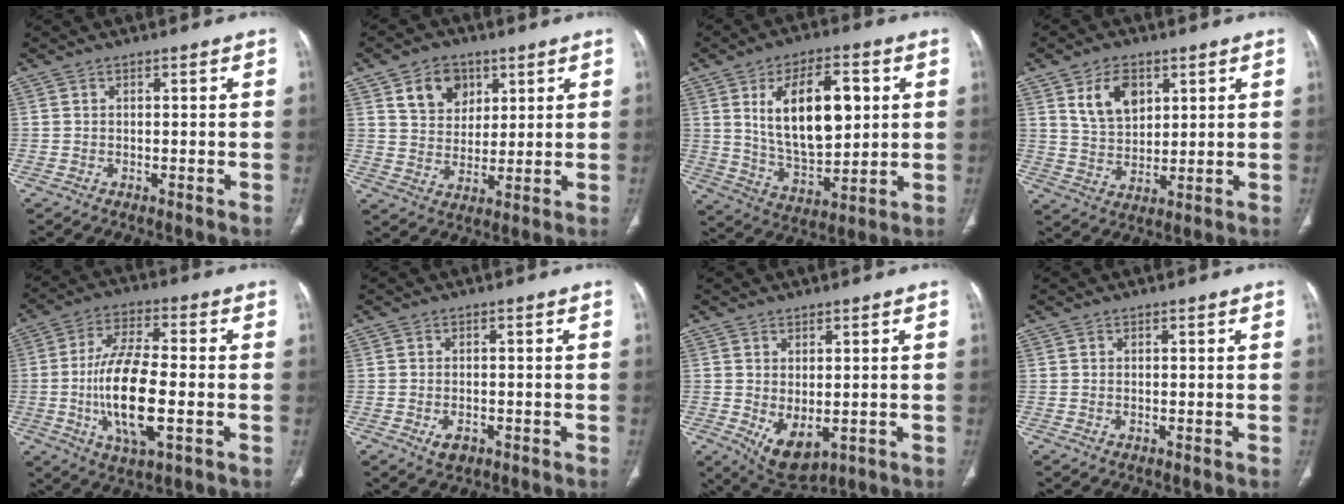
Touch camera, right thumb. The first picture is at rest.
{"total": 8.3, "force": [4.5, 5.7, 4.1], "torque": [-0.047, -0.028, 0.087]}
{"total": 17.7, "force": [4.3, 9.0, 14.7], "torque": [-0.218, -0.014, 0.083]}
{"total": 8.8, "force": [4.0, 5.7, 5.4], "torque": [-0.076, -0.022, 0.080]}
{"total": 15.7, "force": [-2.8, 5.6, 14.3], "torque": [-0.275, 0.006, -0.051]}
{"total": 2.9, "force": [-1.3, 1.8, 1.9], "torque": [-0.030, 0.002, -0.014]}
{"total": 7.2, "force": [-1.4, 4.0, 5.9], "torque": [-0.085, -0.010, 0.001]}
{"total": 0.0}